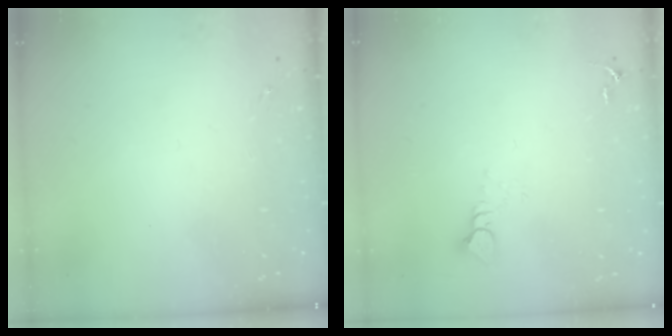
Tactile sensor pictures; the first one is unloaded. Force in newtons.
{"total": 3.7, "press": 3.7, "slide": 0.1}